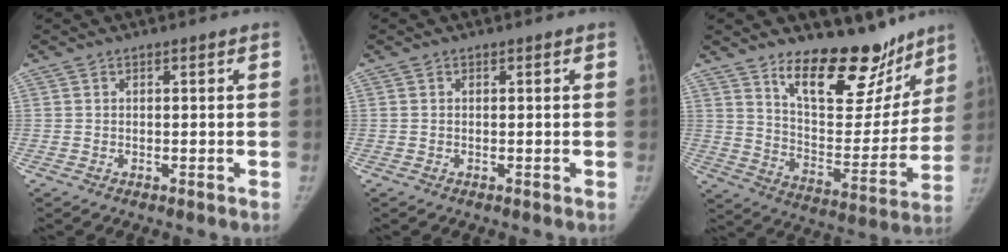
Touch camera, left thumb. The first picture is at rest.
{"total": 0.0}
{"total": 21.0, "force": [15.2, 9.3, 11.1], "torque": [-0.095, -0.106, 0.235]}